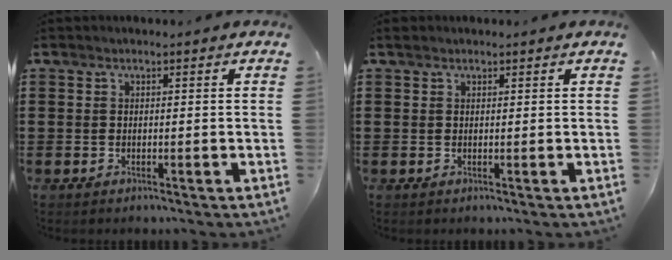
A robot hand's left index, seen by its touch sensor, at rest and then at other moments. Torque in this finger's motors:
{"motor_torque": [-0.03, 0.00, -0.04, -0.03]}